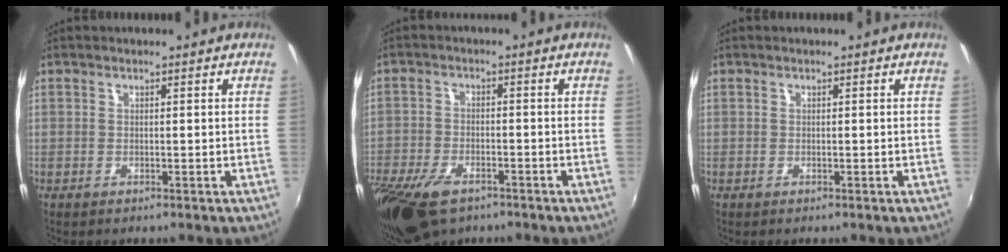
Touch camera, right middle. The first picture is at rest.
{"total": 14.0, "force": [-9.2, 6.8, 8.1], "torque": [-0.209, -0.044, -0.164]}
{"total": 0.0}